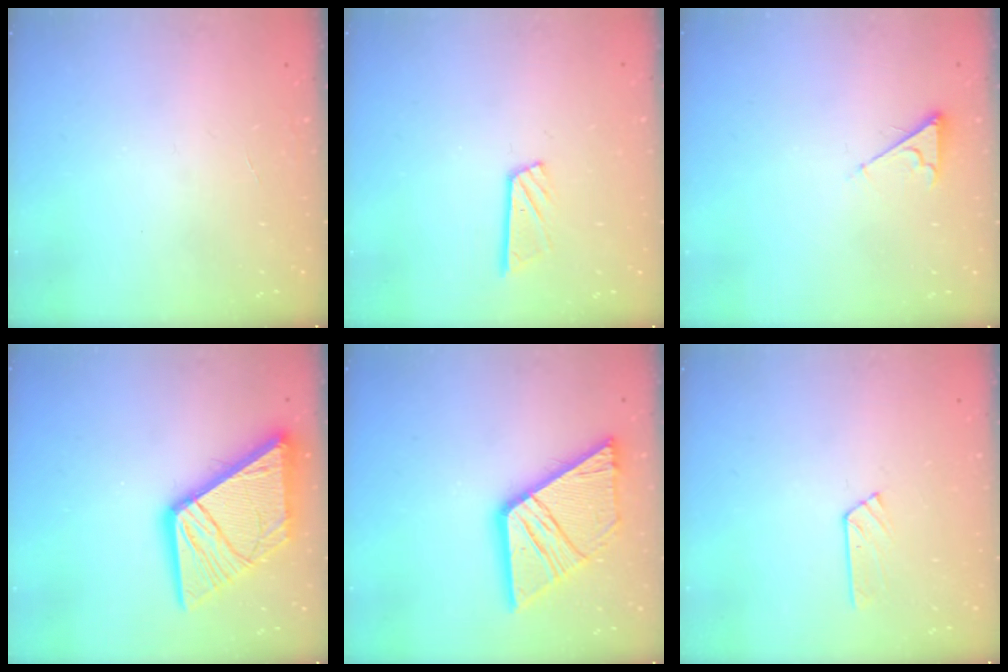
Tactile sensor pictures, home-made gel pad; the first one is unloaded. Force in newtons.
{"total": 7.3, "press": 7.3, "slide": 0.4}
{"total": 3.9, "press": 3.9, "slide": 0.6}
{"total": 19.4, "press": 19.2, "slide": 2.2}
{"total": 20.6, "press": 20.5, "slide": 2.3}
{"total": 5.3, "press": 5.2, "slide": 0.5}